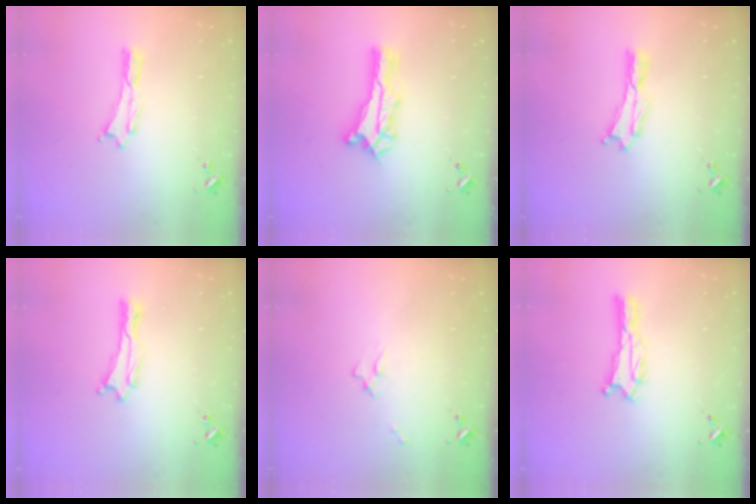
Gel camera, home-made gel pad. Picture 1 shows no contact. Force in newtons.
{"total": 3.2, "press": 3.2, "slide": 0.3}
{"total": 0.0}
{"total": 0.6, "press": 0.6, "slide": 0.1}
{"total": 1.7, "press": 1.6, "slide": 0.2}
{"total": 1.4, "press": 1.4, "slide": 0.1}